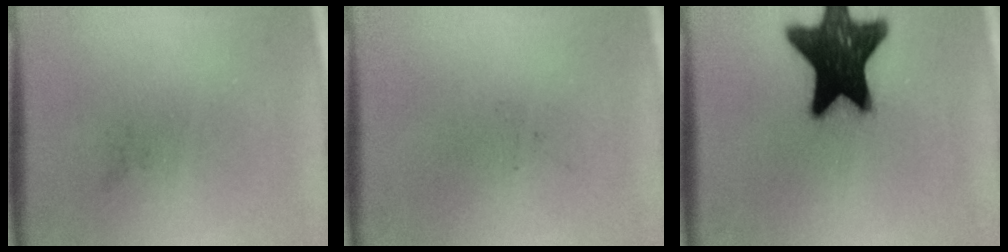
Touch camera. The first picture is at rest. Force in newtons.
{"total": 0.0}
{"total": 19.6}